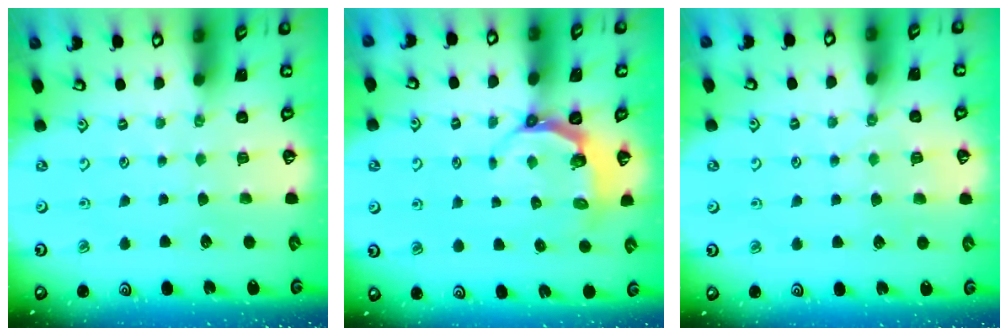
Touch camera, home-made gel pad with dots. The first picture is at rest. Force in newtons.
{"total": 5.0, "press": 4.1, "slide": 2.9}
{"total": 4.8, "press": 4.7, "slide": 0.7}